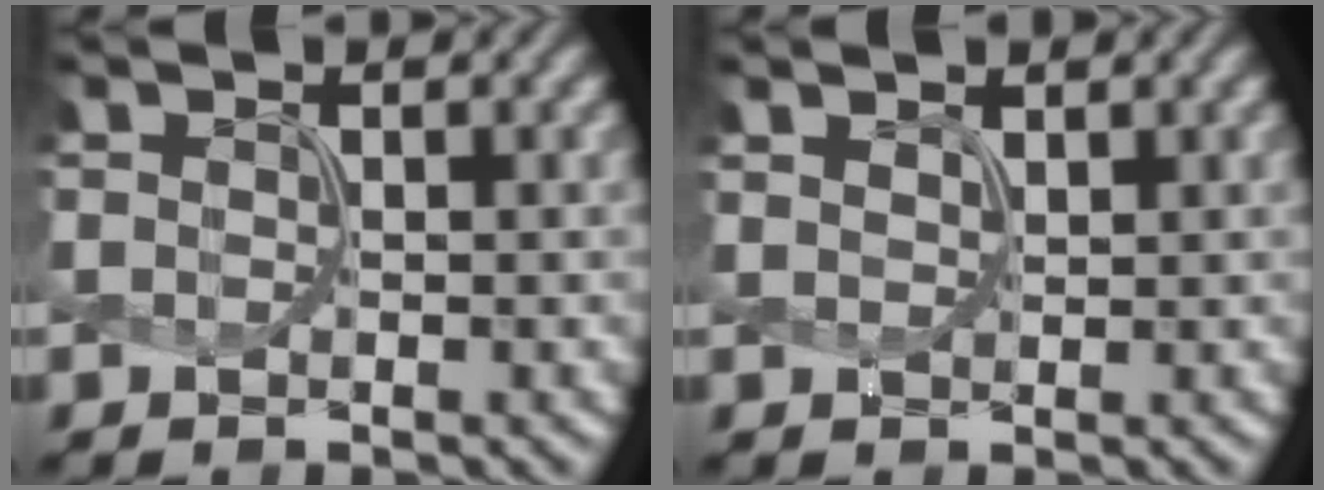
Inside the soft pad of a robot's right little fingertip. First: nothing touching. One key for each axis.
{"total": 1.2, "fx": 1.1, "fy": 0.3, "fz": 0.4, "tx": -0.002, "ty": 0.003, "tz": 0.016}